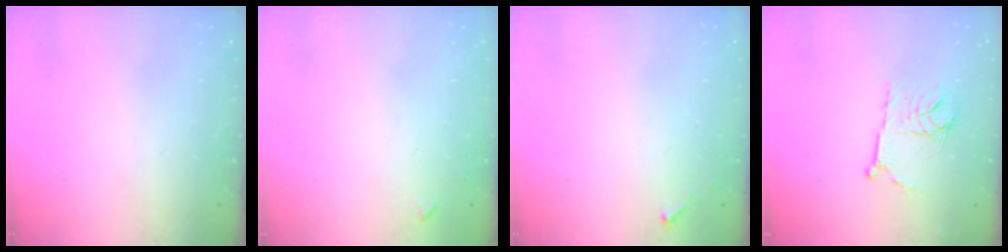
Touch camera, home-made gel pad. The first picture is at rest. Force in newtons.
{"total": 3.5, "press": 3.5, "slide": 0.5}
{"total": 2.8, "press": 2.8, "slide": 0.1}
{"total": 11.2, "press": 11.1, "slide": 0.7}